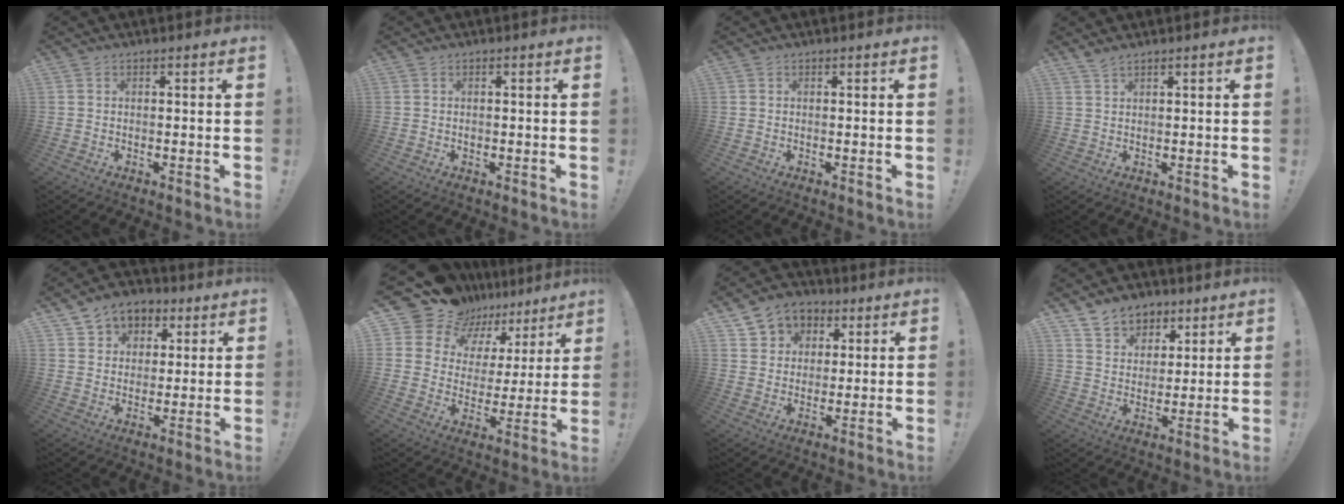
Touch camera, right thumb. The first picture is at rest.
{"total": 0.6, "force": [-0.2, 0.5, 0.0], "torque": [-0.006, 0.005, -0.003]}
{"total": 0.0}
{"total": 1.8, "force": [1.6, 0.0, 0.8], "torque": [-0.022, -0.004, 0.029]}
{"total": 8.1, "force": [3.8, 6.9, 2.1], "torque": [-0.028, -0.016, 0.076]}
{"total": 13.3, "force": [10.9, 7.4, 1.8], "torque": [-0.058, -0.086, 0.211]}
{"total": 8.2, "force": [3.2, 7.2, 2.0], "torque": [-0.025, -0.017, 0.065]}
{"total": 9.4, "force": [6.4, 6.7, 1.6], "torque": [-0.023, -0.047, 0.127]}